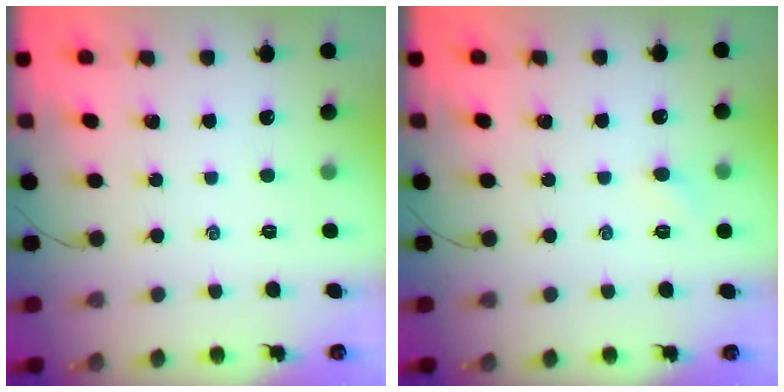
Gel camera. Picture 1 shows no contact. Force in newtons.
{"total": 2.5, "press": 2.4, "slide": 0.7}